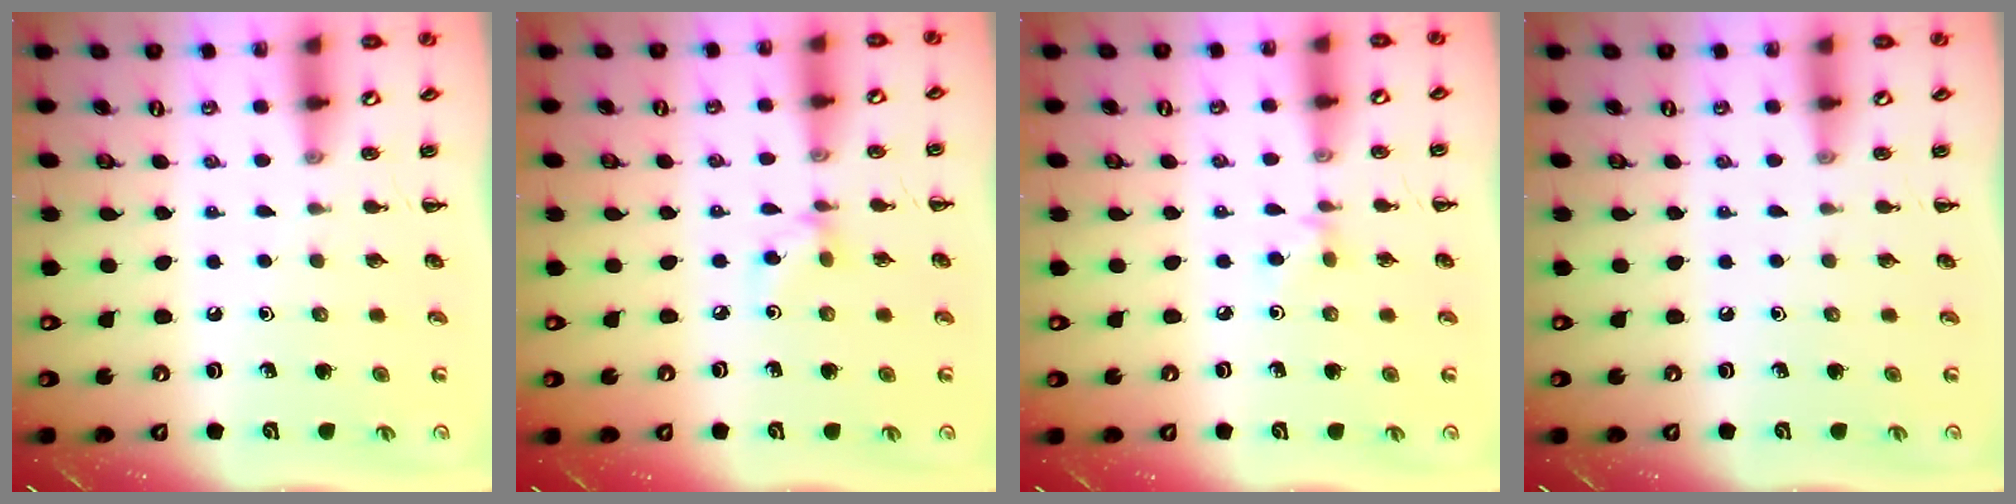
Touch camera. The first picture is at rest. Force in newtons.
{"total": 3.8, "press": 3.6, "slide": 1.1}
{"total": 2.8, "press": 2.5, "slide": 1.1}
{"total": 0.0}